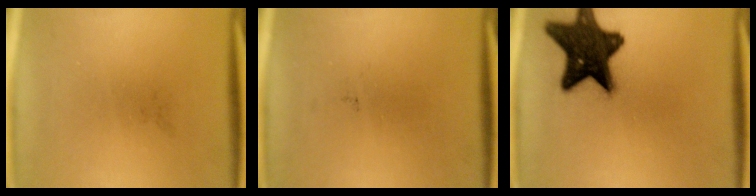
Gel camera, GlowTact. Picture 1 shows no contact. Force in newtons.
{"total": 0.0}
{"total": 16.7}